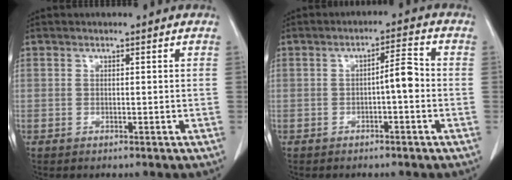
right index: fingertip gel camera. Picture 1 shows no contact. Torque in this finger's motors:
{"motor_torque": [0.47, -0.10, 0.07, 0.03]}